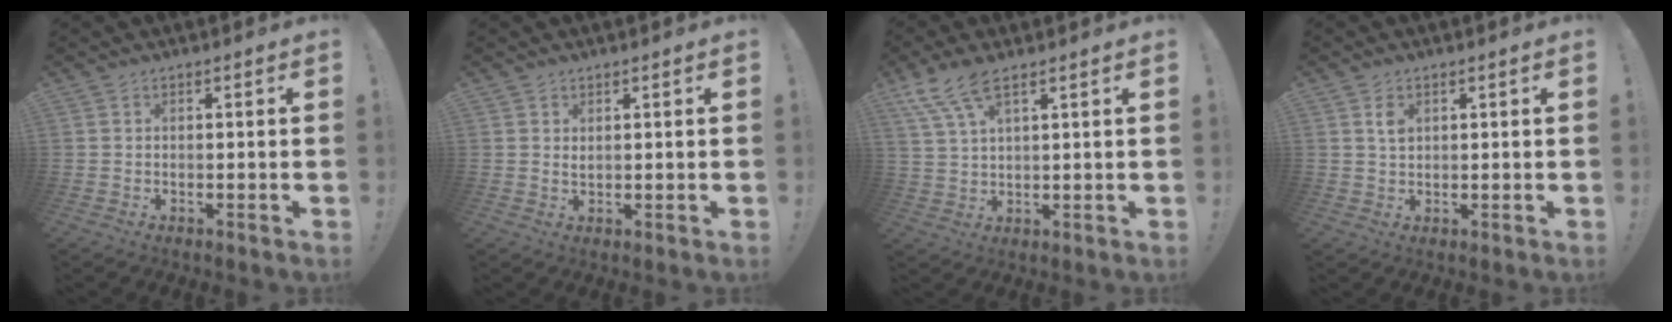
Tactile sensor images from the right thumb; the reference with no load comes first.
{"total": 1.2, "force": [0.9, 0.2, 0.7], "torque": [-0.007, -0.004, 0.016]}
{"total": 8.2, "force": [5.6, 2.4, 5.5], "torque": [-0.119, -0.015, 0.109]}
{"total": 3.1, "force": [1.3, 2.1, 1.8], "torque": [-0.017, -0.006, 0.019]}